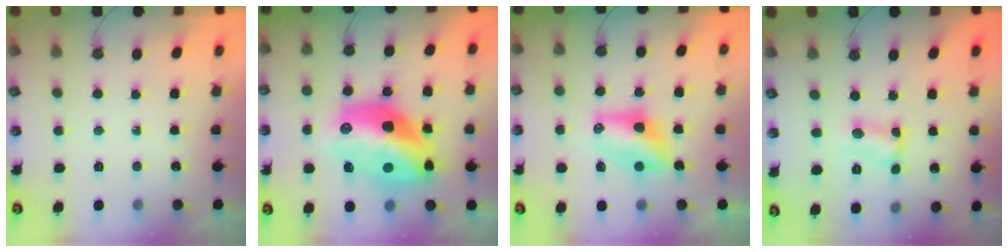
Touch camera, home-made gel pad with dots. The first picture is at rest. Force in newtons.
{"total": 22.0, "press": 21.5, "slide": 5.0}
{"total": 9.1, "press": 8.6, "slide": 2.9}
{"total": 2.2, "press": 2.2, "slide": 0.1}